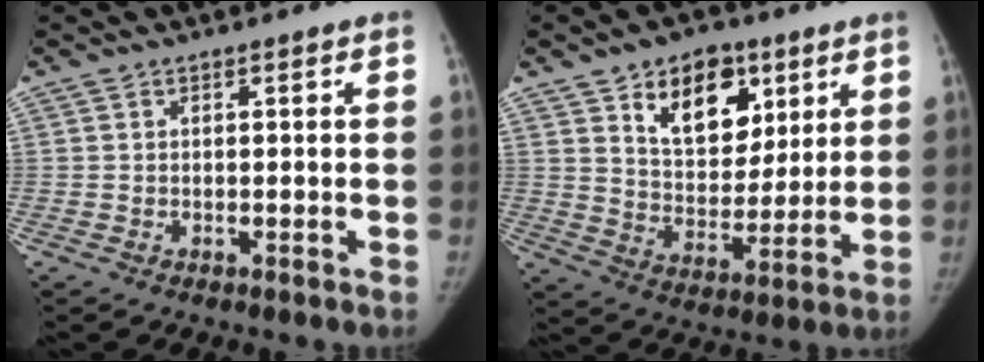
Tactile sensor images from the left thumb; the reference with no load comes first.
{"total": 15.1, "force": [7.5, 9.7, 8.9], "torque": [-0.089, -0.040, 0.129]}